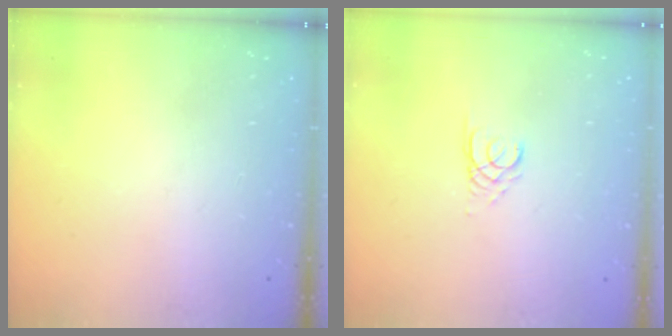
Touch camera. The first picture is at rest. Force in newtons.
{"total": 2.6, "press": 2.6, "slide": 0.3}